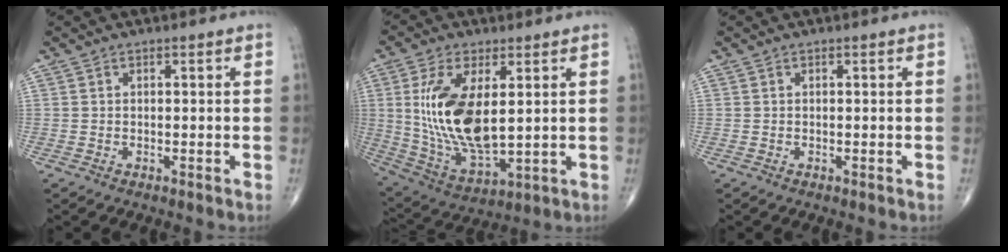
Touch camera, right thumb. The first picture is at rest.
{"total": 16.8, "force": [2.7, 7.7, 14.6], "torque": [-0.284, -0.022, 0.066]}
{"total": 0.0}